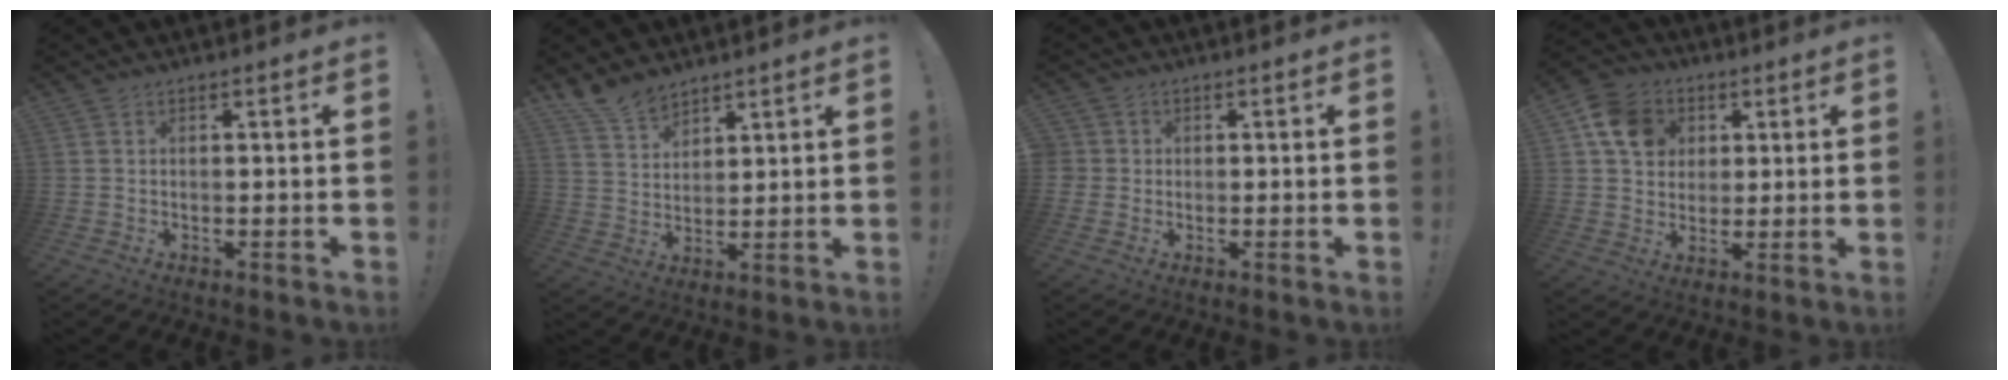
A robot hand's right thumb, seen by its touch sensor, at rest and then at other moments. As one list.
[{"total": 8.2, "force": [7.0, 3.8, 2.0], "torque": [-0.042, -0.045, 0.136]}, {"total": 2.2, "force": [-0.1, 2.1, 0.4], "torque": [-0.009, 0.007, -0.002]}, {"total": 11.9, "force": [4.1, 9.9, 5.1], "torque": [-0.070, -0.005, 0.083]}]